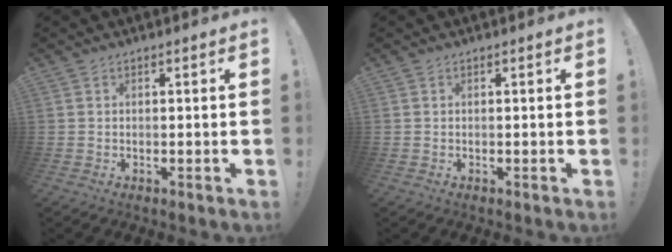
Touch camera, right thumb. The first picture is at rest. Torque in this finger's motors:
{"motor_torque": [0.00, 0.00, 0.00, 0.00, 0.00]}